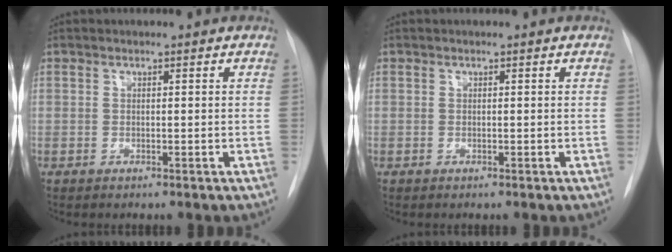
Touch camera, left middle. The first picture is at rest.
{"total": 0.0}